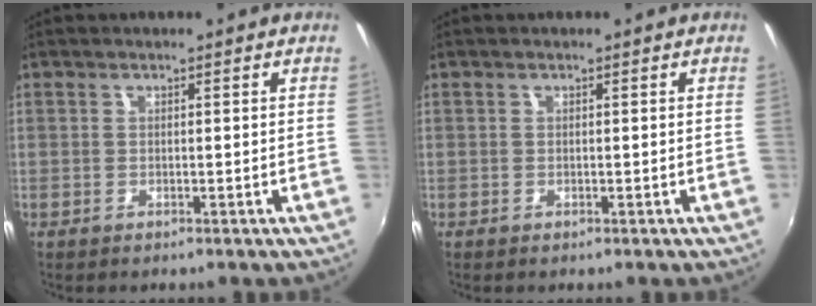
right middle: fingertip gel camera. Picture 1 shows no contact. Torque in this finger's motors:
{"motor_torque": [0.03, -0.09, -0.02, 0.01]}